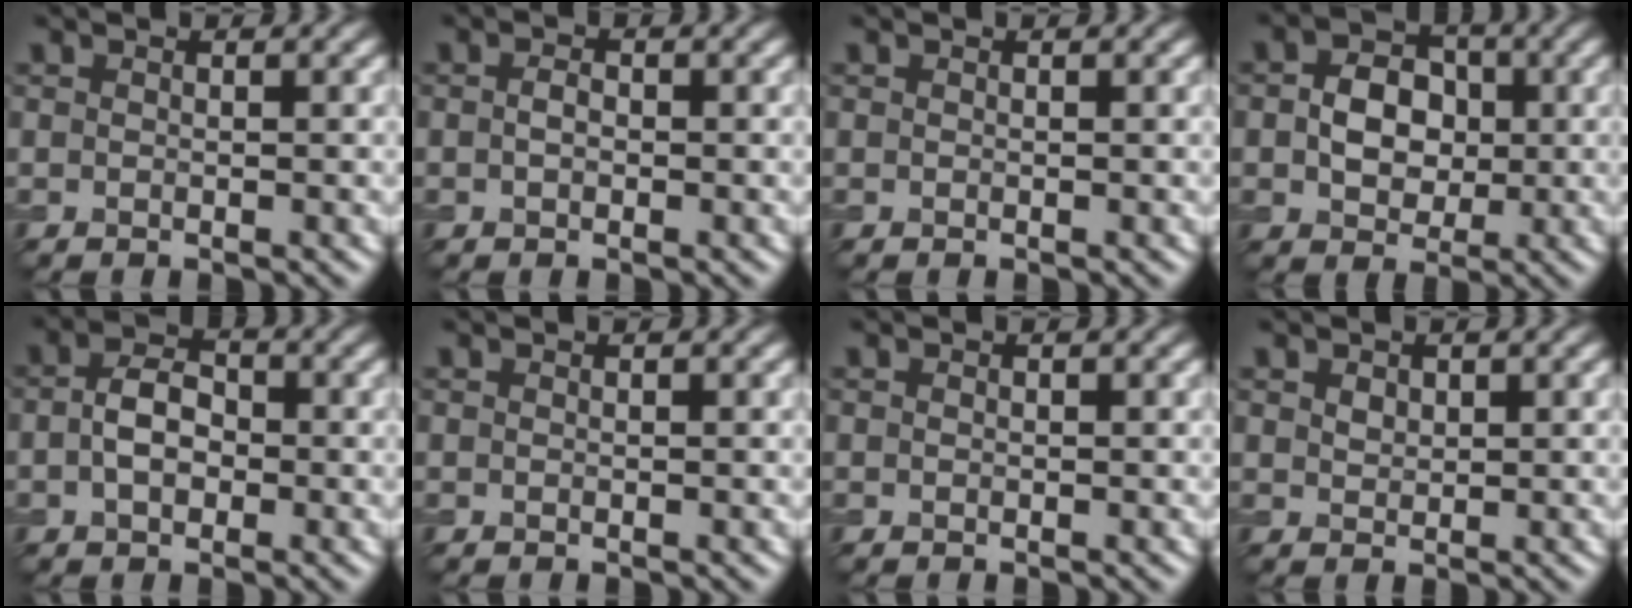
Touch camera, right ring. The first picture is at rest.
{"total": 1.1, "force": [-0.1, 0.7, 0.8], "torque": [-0.017, 0.001, -0.005]}
{"total": 0.0}
{"total": 4.7, "force": [0.1, 3.7, 2.9], "torque": [-0.055, 0.001, -0.005]}
{"total": 3.6, "force": [-0.3, 2.4, 2.6], "torque": [-0.053, 0.003, -0.012]}
{"total": 0.0}
{"total": 0.0}
{"total": 1.2, "force": [0.7, 0.8, 0.5], "torque": [-0.010, 0.001, 0.013]}